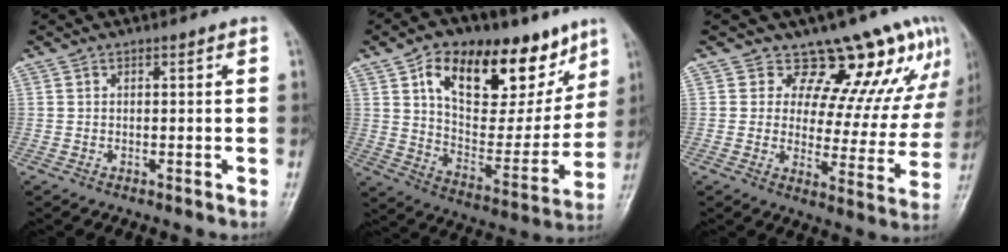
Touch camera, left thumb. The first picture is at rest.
{"total": 24.9, "force": [13.0, 13.0, 16.8], "torque": [-0.206, -0.029, 0.214]}
{"total": 14.5, "force": [11.4, 6.7, 6.0], "torque": [-0.020, -0.072, 0.130]}